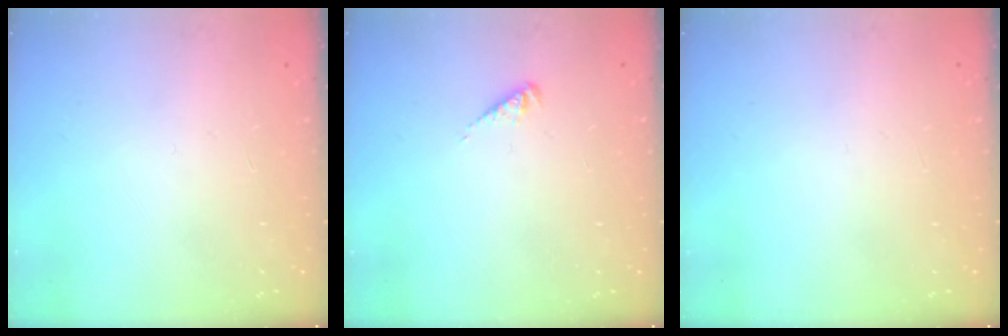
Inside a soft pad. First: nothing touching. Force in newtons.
{"total": 2.1, "press": 2.0, "slide": 0.4}
{"total": 0.0}